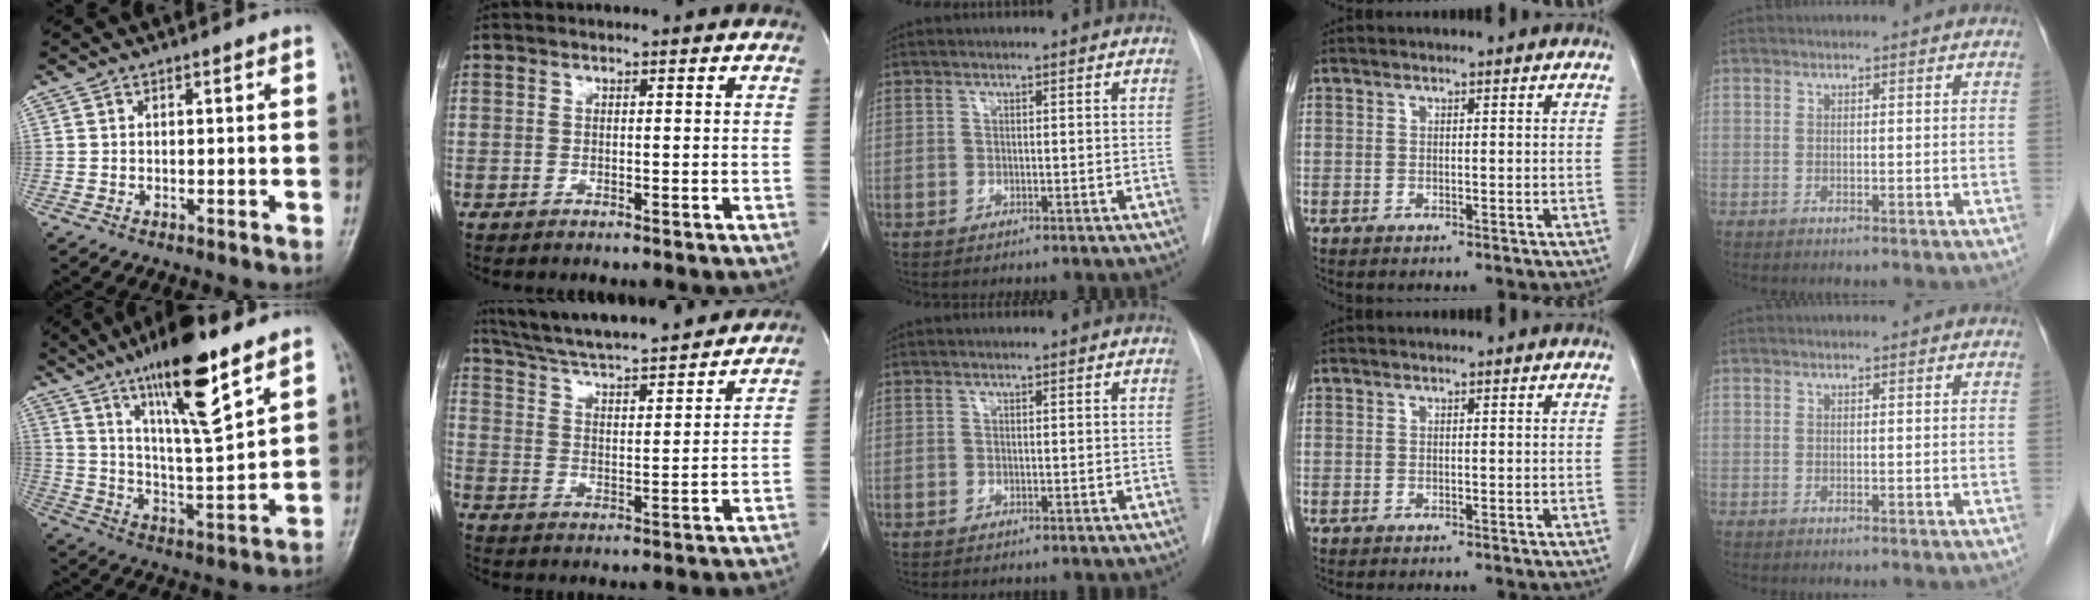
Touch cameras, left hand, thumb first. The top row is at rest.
{"thumb": {"total": 17.4, "force": [11.0, 3.3, 13.0], "torque": [-0.210, -0.058, 0.197]}, "index": {"total": 19.5, "force": [17.8, 1.5, 7.9], "torque": [-0.135, 0.012, 0.267]}}